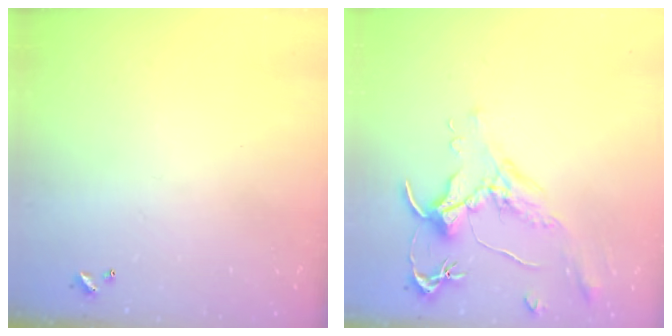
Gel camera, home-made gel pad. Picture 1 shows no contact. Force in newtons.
{"total": 1.6, "press": 1.4, "slide": 0.7}